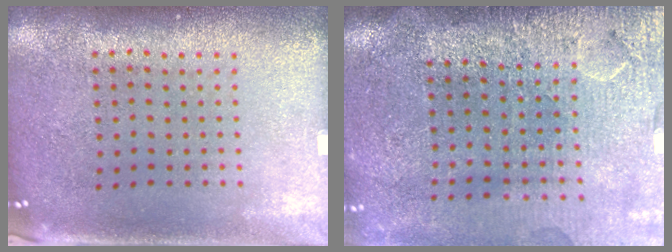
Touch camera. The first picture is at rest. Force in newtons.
{"total": 4.3, "press": 3.7, "slide": 2.2}